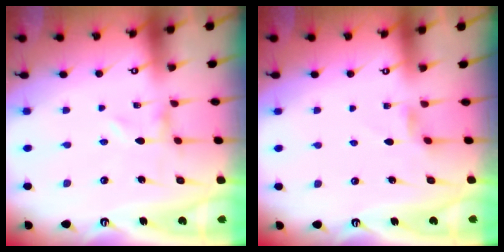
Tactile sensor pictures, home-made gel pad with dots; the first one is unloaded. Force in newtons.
{"total": 3.0, "press": 3.0, "slide": 0.3}